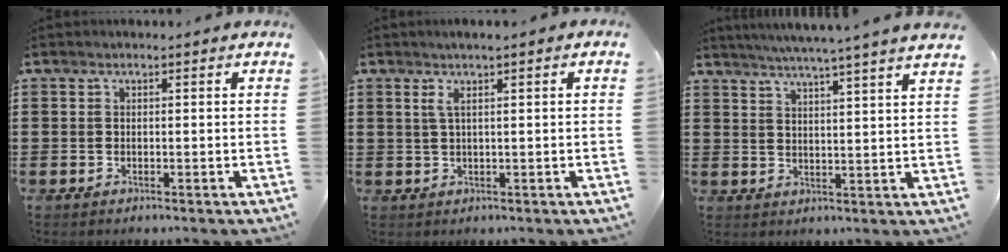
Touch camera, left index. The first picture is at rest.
{"total": 2.0, "force": [0.5, 0.0, 1.9], "torque": [-0.046, -0.006, 0.007]}
{"total": 4.7, "force": [4.2, -1.2, 1.7], "torque": [-0.046, -0.023, 0.071]}